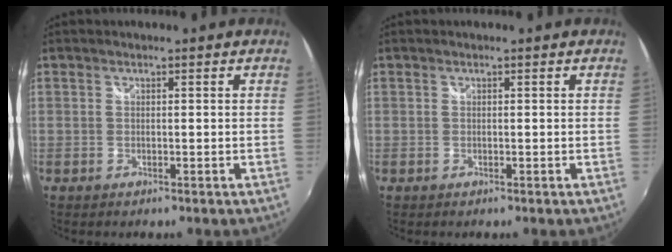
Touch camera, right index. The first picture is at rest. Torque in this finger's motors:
{"motor_torque": [0.00, 0.00, 0.00, -0.01]}